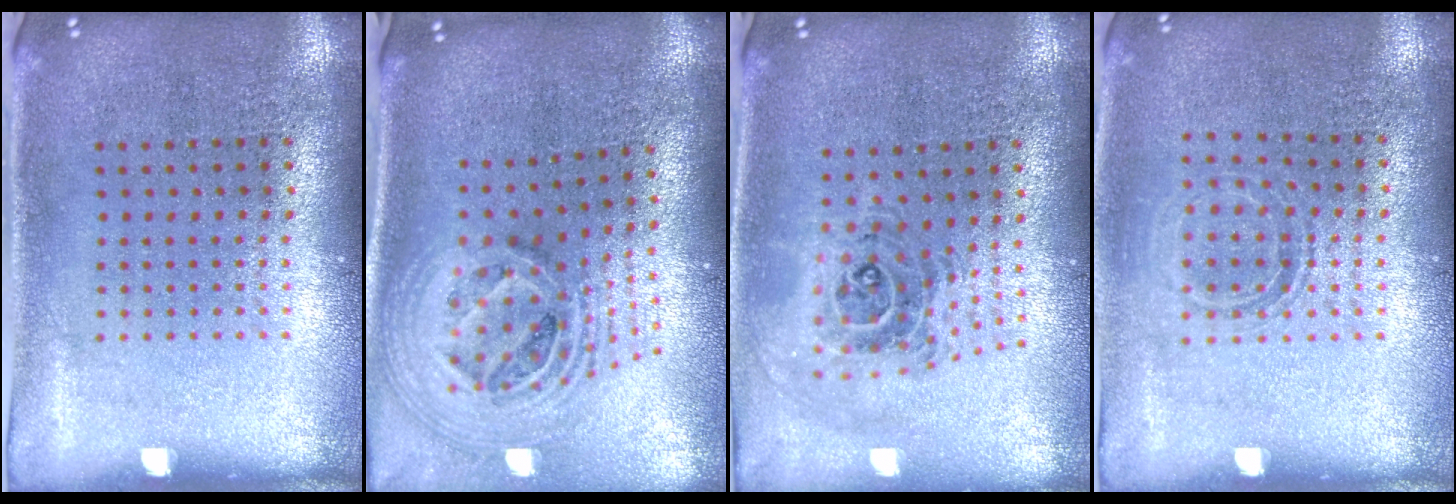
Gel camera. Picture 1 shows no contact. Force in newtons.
{"total": 2.8, "press": 1.9, "slide": 2.1}
{"total": 1.0, "press": 1.0, "slide": 0.3}
{"total": 1.1, "press": 1.0, "slide": 0.4}